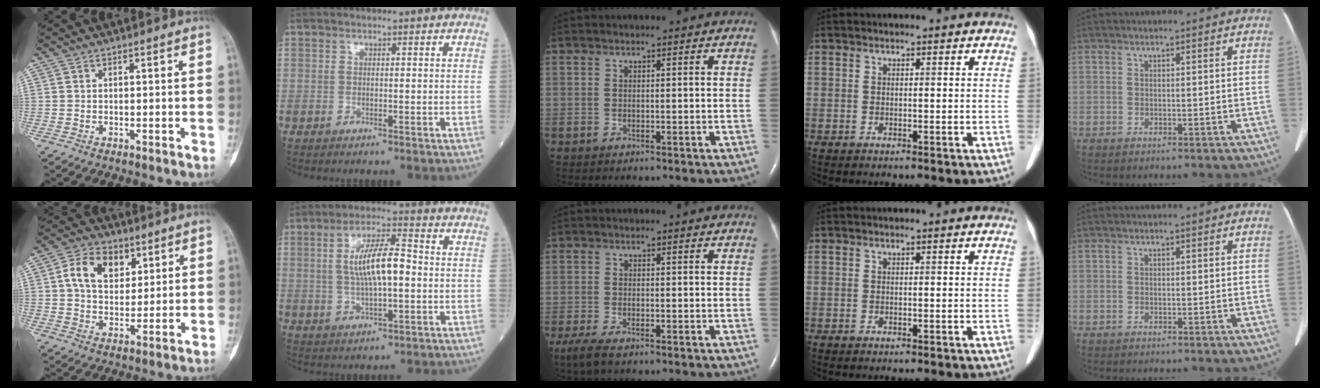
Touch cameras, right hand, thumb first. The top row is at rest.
{"thumb": {"total": 10.3, "force": [3.7, 7.1, 6.5], "torque": [-0.080, -0.008, 0.064]}, "index": {"total": 9.5, "force": [0.5, 2.4, 9.2], "torque": [-0.173, 0.015, 0.009]}, "middle": {"total": 3.9, "force": [-2.7, 0.9, 2.6], "torque": [-0.060, -0.013, -0.046]}}